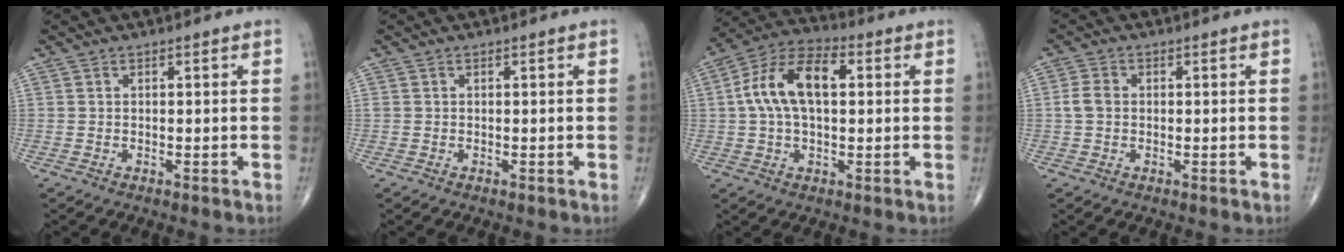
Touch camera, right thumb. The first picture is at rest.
{"total": 0.0}
{"total": 13.2, "force": [2.0, 7.1, 10.9], "torque": [-0.207, 0.031, 0.030]}
{"total": 3.0, "force": [0.0, 2.3, 2.0], "torque": [-0.044, 0.008, -0.003]}